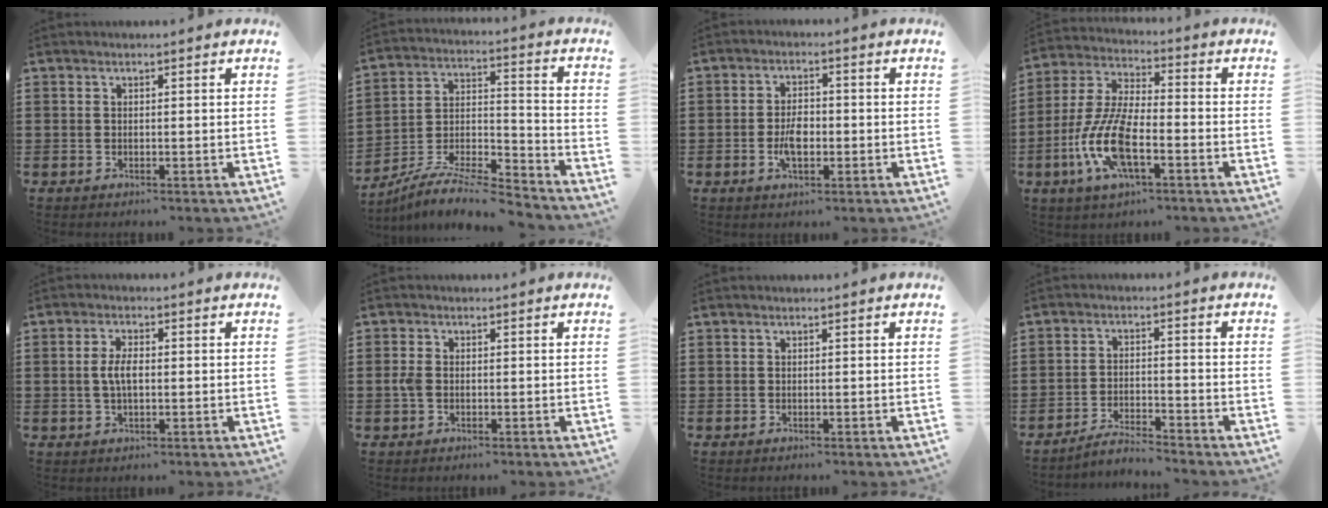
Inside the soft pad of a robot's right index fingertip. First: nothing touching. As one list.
[{"total": 9.2, "force": [-8.6, 1.0, 3.1], "torque": [-0.056, 0.012, -0.172]}, {"total": 4.3, "force": [-0.9, 2.3, 3.5], "torque": [-0.078, 0.002, -0.020]}, {"total": 10.7, "force": [-4.0, 3.8, 9.2], "torque": [-0.223, -0.012, -0.080]}, {"total": 3.7, "force": [0.0, 1.6, 3.3], "torque": [-0.072, 0.001, -0.005]}, {"total": 1.7, "force": [-0.2, 1.1, 1.2], "torque": [-0.039, 0.000, -0.009]}, {"total": 0.0}, {"total": 3.5, "force": [-3.4, -0.1, 0.7], "torque": [-0.016, 0.003, -0.069]}]